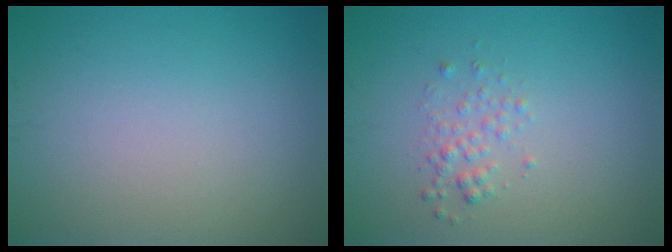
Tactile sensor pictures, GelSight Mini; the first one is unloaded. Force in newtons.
{"total": 1.4, "press": 1.4, "slide": 0.1}